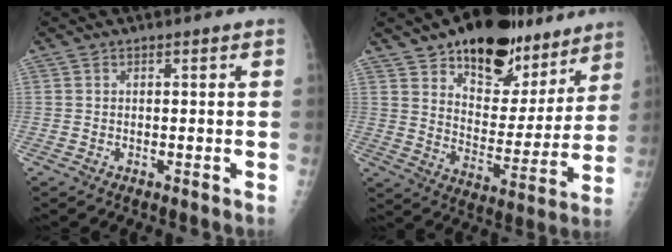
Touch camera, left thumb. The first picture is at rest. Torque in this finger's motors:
{"motor_torque": [0.43, 0.38, 0.33, -0.20, 0.10]}